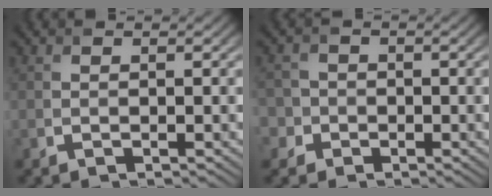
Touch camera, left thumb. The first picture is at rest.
{"total": 3.5, "force": [-1.1, 3.2, 0.6], "torque": [-0.010, 0.007, -0.038]}